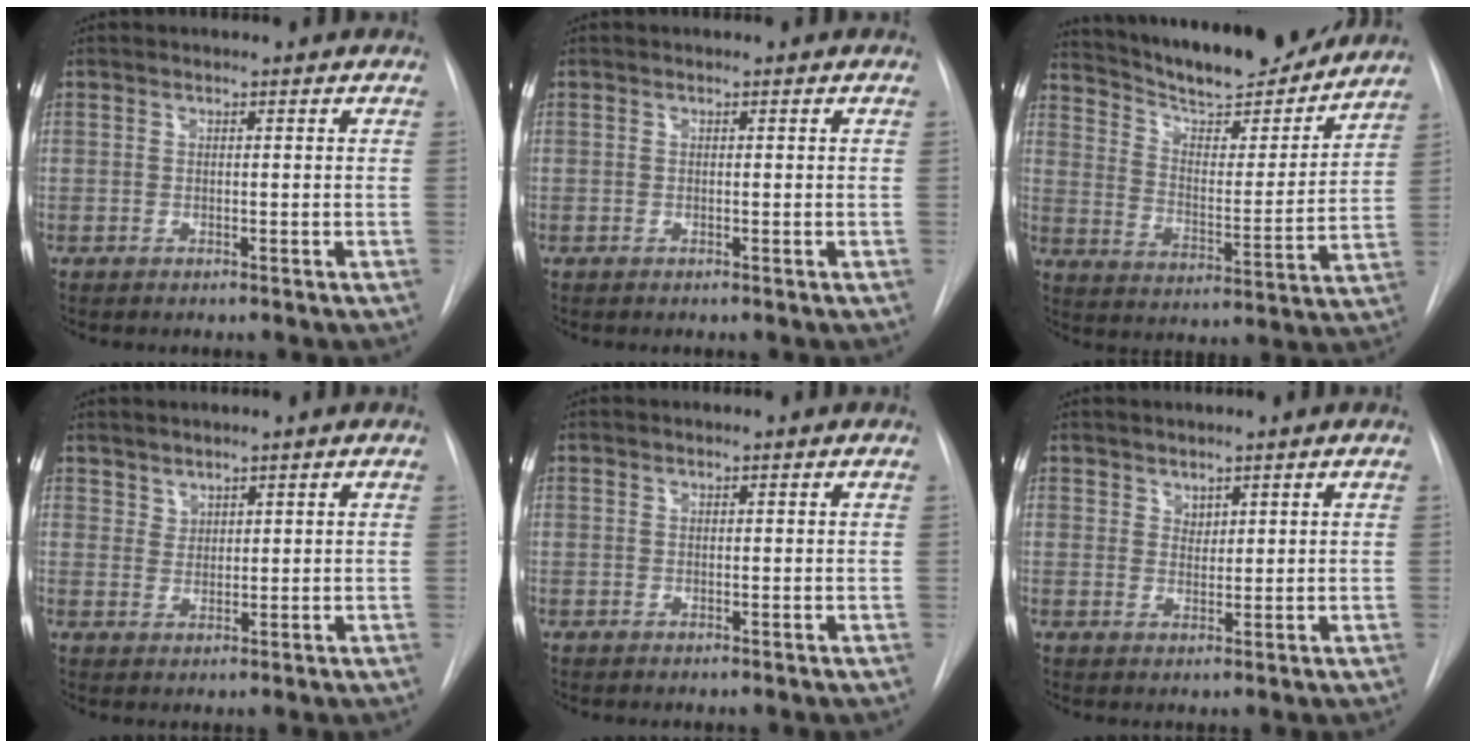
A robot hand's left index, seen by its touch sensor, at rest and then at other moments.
{"total": 0.0}
{"total": 21.0, "force": [19.1, 3.6, 8.2], "torque": [-0.135, -0.010, 0.284]}
{"total": 1.9, "force": [1.7, 0.7, 0.1], "torque": [0.005, 0.005, 0.034]}
{"total": 0.0}
{"total": 1.7, "force": [1.4, 0.8, 0.3], "torque": [0.000, 0.002, 0.027]}